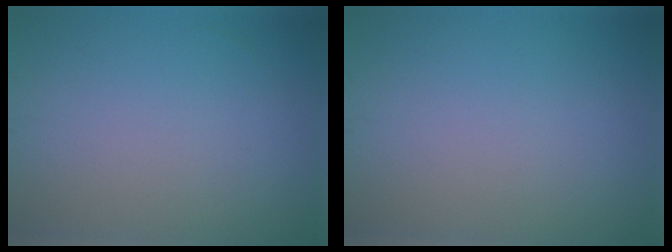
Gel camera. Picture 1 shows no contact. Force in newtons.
{"total": 0.0}